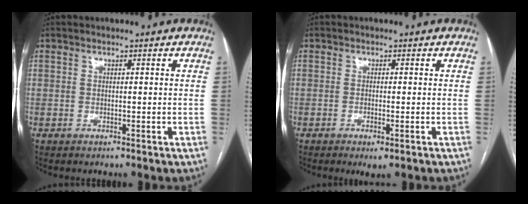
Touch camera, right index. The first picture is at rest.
{"total": 2.0, "force": [-1.0, 0.4, 1.7], "torque": [-0.025, -0.004, -0.011]}